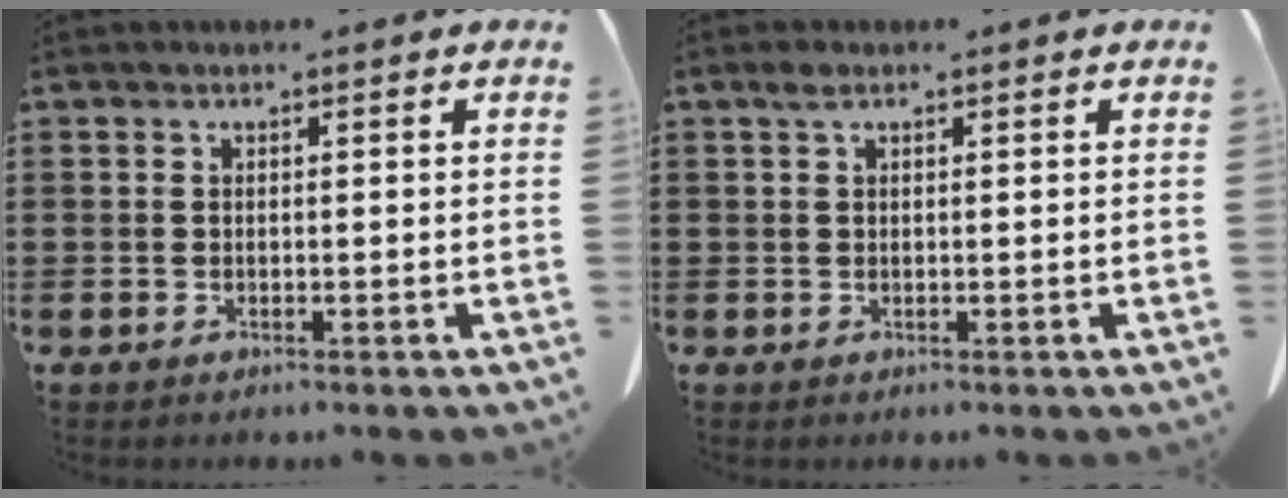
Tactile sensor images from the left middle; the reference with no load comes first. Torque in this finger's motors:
{"motor_torque": [0.84, 0.96, -0.04, -0.04]}